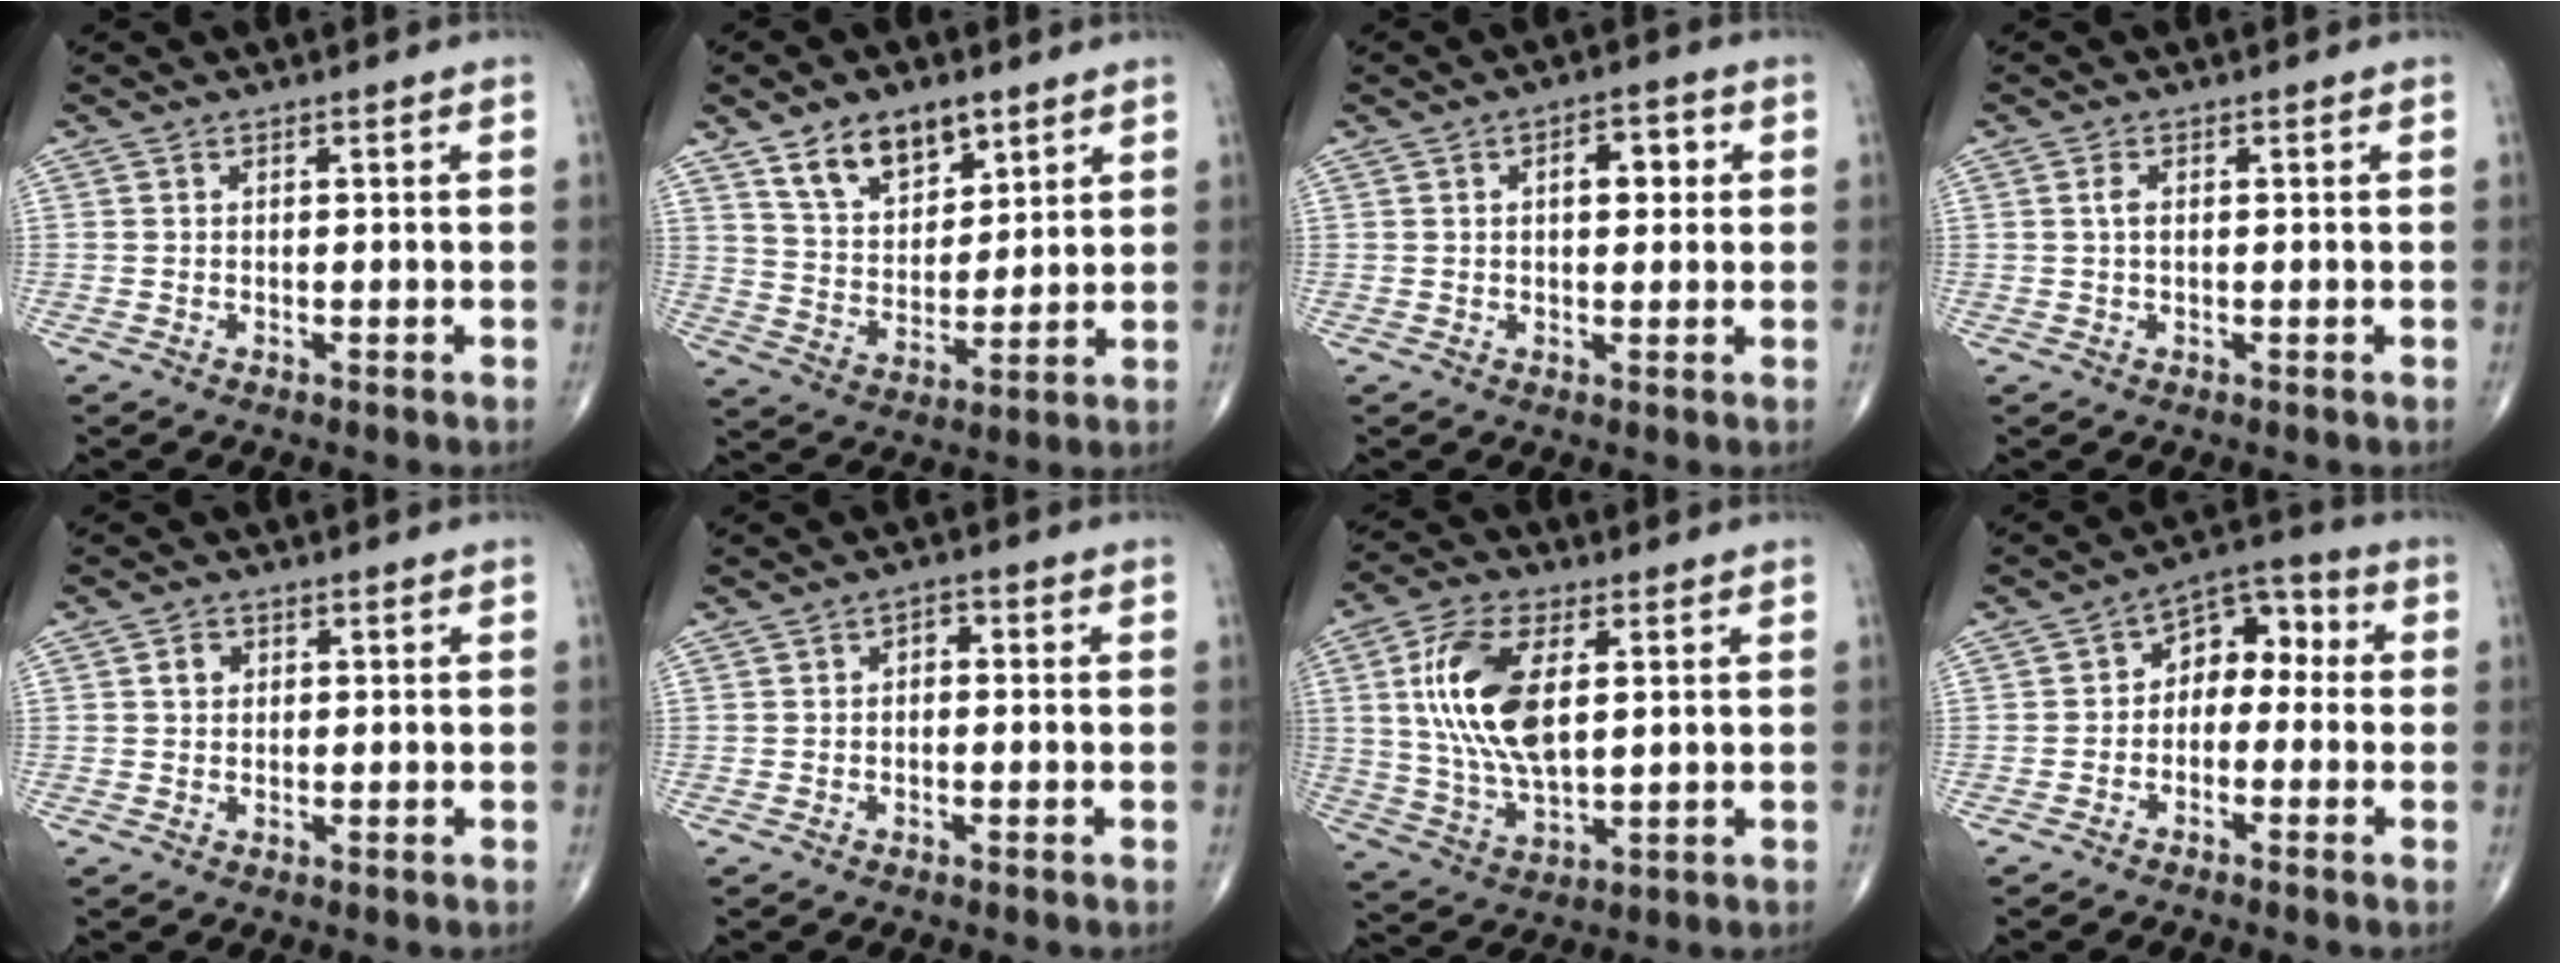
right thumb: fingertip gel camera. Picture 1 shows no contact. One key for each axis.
{"total": 11.8, "fx": 7.1, "fy": 6.7, "fz": 6.6, "tx": -0.086, "ty": -0.040, "tz": 0.134}
{"total": 5.3, "fx": 1.1, "fy": 3.0, "fz": 4.3, "tx": -0.040, "ty": 0.007, "tz": 0.012}
{"total": 0.8, "fx": 0.3, "fy": 0.3, "fz": 0.7, "tx": -0.018, "ty": 0.003, "tz": 0.006}
{"total": 2.0, "fx": 0.5, "fy": 1.7, "fz": 1.0, "tx": -0.009, "ty": 0.003, "tz": 0.006}
{"total": 2.0, "fx": 0.0, "fy": 1.3, "fz": 1.5, "tx": -0.008, "ty": 0.009, "tz": -0.010}
{"total": 15.4, "fx": 3.2, "fy": 7.5, "fz": 13.1, "tx": -0.258, "ty": -0.007, "tz": 0.065}
{"total": 8.0, "fx": -0.5, "fy": 5.5, "fz": 5.8, "tx": -0.048, "ty": 0.043, "tz": -0.028}